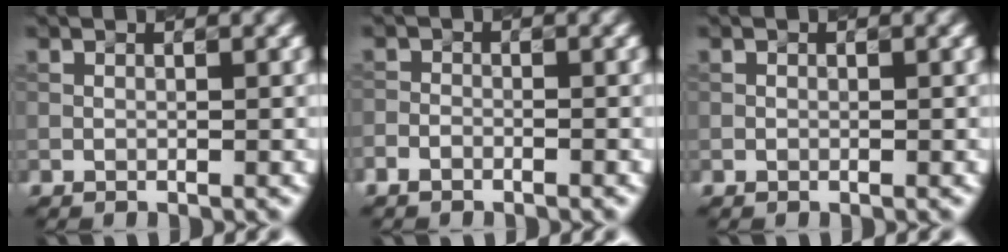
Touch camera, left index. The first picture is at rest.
{"total": 1.4, "force": [-1.2, 0.8, 0.4], "torque": [-0.004, 0.001, -0.026]}
{"total": 0.0}